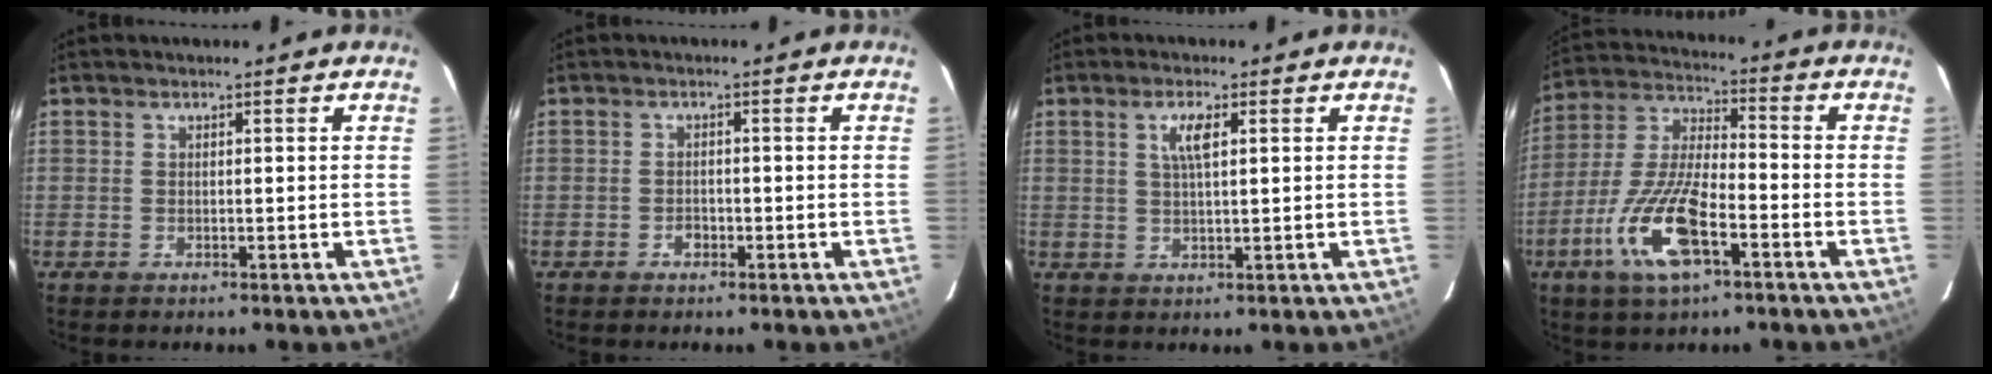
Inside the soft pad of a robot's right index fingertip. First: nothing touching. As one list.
[{"total": 1.5, "force": [-0.9, 1.1, 0.4], "torque": [-0.008, 0.002, -0.013]}, {"total": 3.6, "force": [1.3, 0.9, 3.2], "torque": [-0.061, 0.003, 0.024]}, {"total": 15.4, "force": [-7.0, 5.1, 12.7], "torque": [-0.277, -0.012, -0.138]}]